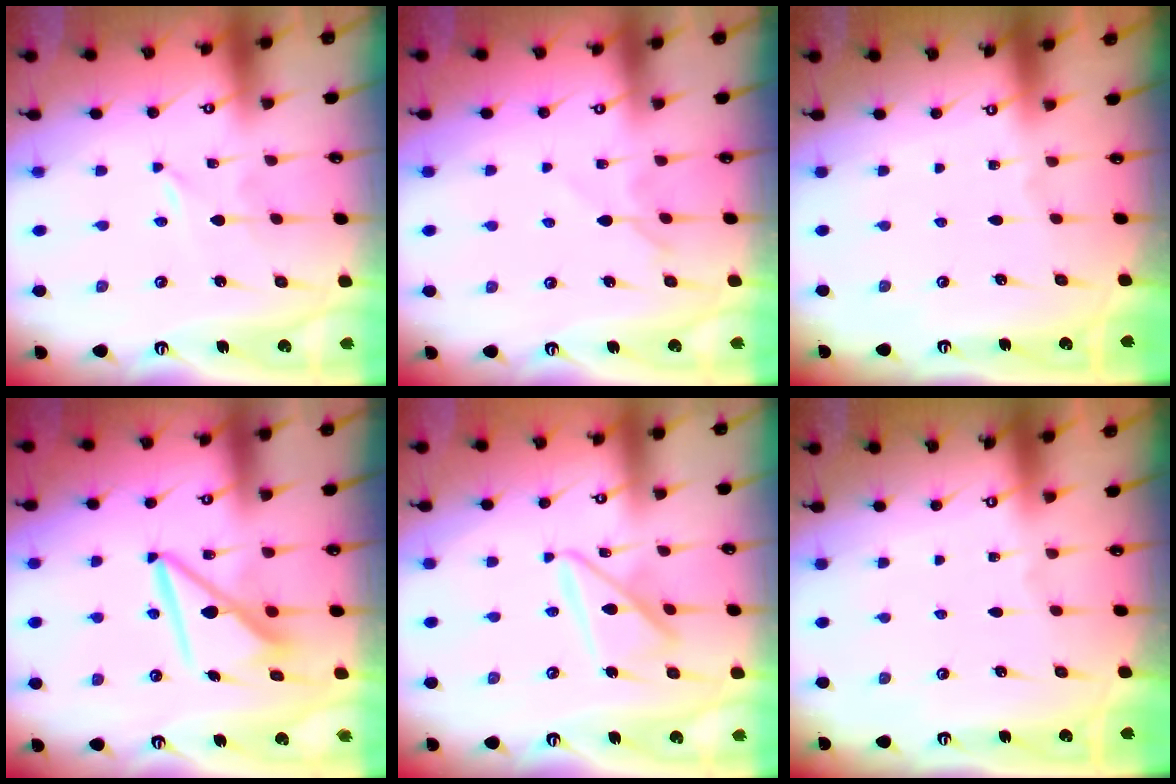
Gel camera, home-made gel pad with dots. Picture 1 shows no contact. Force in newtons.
{"total": 5.3, "press": 5.3, "slide": 0.5}
{"total": 0.0}
{"total": 8.6, "press": 8.6, "slide": 0.7}
{"total": 12.2, "press": 12.2, "slide": 1.1}
{"total": 0.0}